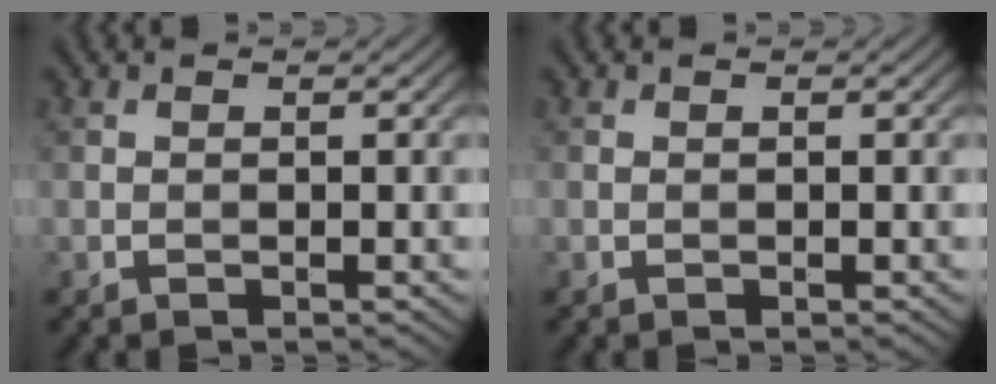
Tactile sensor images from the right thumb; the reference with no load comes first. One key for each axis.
{"total": 0.0}